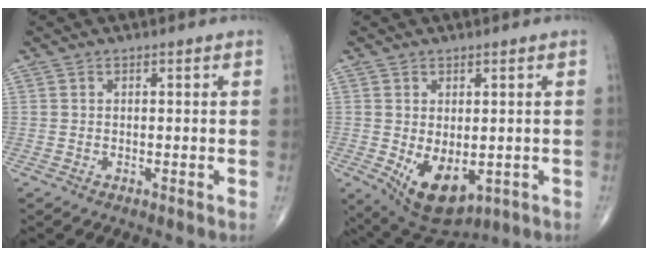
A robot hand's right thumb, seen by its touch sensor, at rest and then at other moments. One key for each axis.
{"total": 9.7, "fx": -1.9, "fy": 5.6, "fz": 7.7, "tx": -0.110, "ty": -0.011, "tz": -0.007}